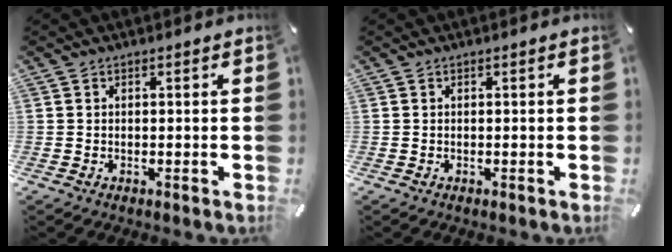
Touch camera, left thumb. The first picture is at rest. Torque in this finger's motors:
{"motor_torque": [-0.01, -0.04, 0.00, 0.02, 0.00]}